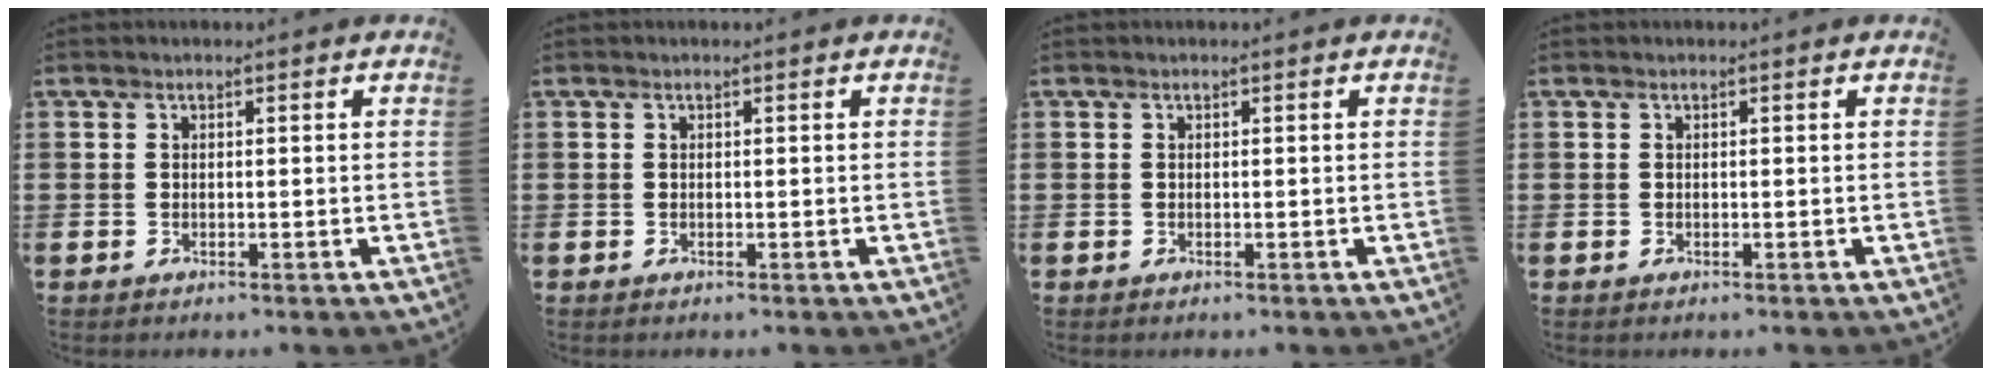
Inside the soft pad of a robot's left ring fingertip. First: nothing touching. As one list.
[{"total": 0.0}, {"total": 0.0}, {"total": 0.0}]